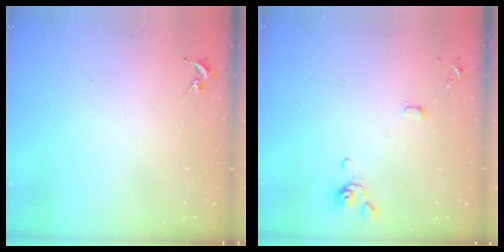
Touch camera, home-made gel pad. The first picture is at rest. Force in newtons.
{"total": 3.6, "press": 3.5, "slide": 0.8}